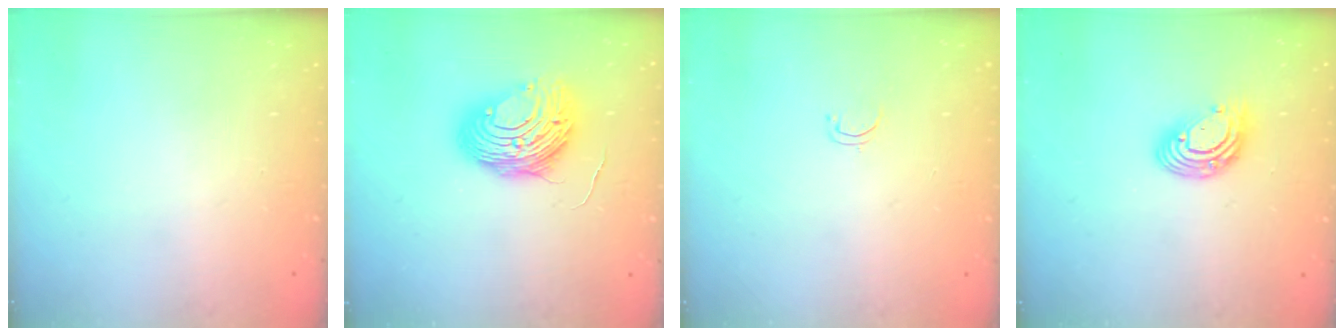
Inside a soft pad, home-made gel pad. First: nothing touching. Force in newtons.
{"total": 12.2, "press": 12.2, "slide": 1.4}
{"total": 3.3, "press": 3.2, "slide": 0.2}
{"total": 9.4, "press": 9.4, "slide": 0.8}